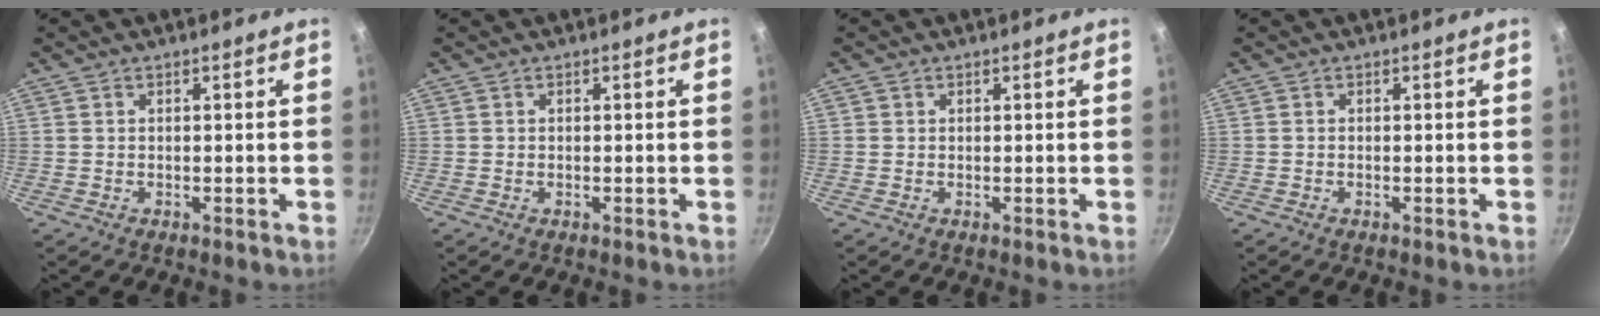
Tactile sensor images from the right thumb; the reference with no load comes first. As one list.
[{"total": 0.0}, {"total": 0.5, "force": [0.1, 0.5, 0.1], "torque": [0.002, 0.001, -0.001]}, {"total": 0.0}]